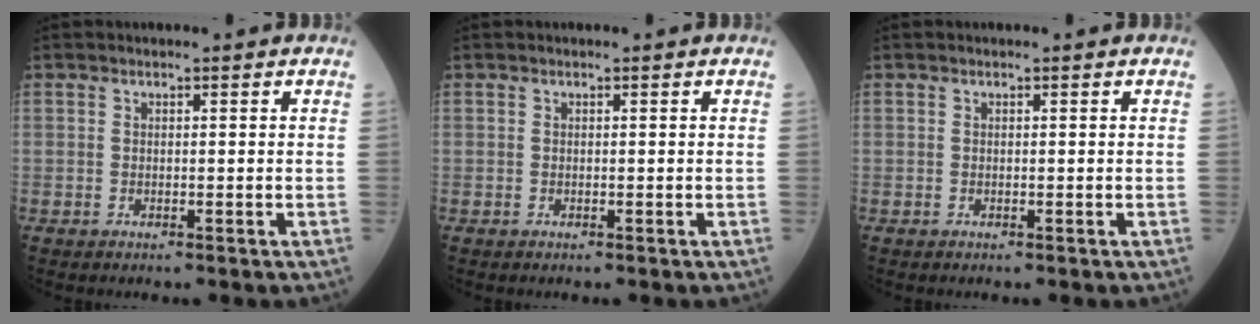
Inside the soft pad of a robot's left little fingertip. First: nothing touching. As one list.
[{"total": 0.0}, {"total": 0.0}]